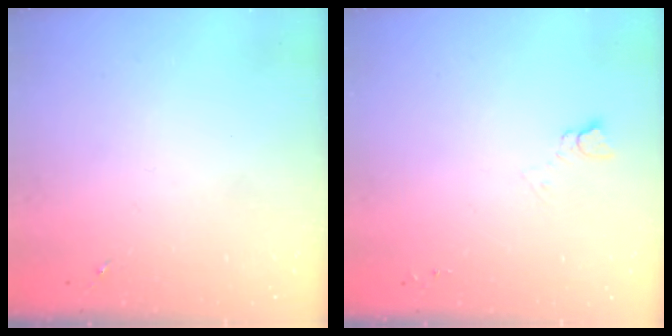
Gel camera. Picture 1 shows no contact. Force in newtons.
{"total": 3.8, "press": 3.8, "slide": 0.3}